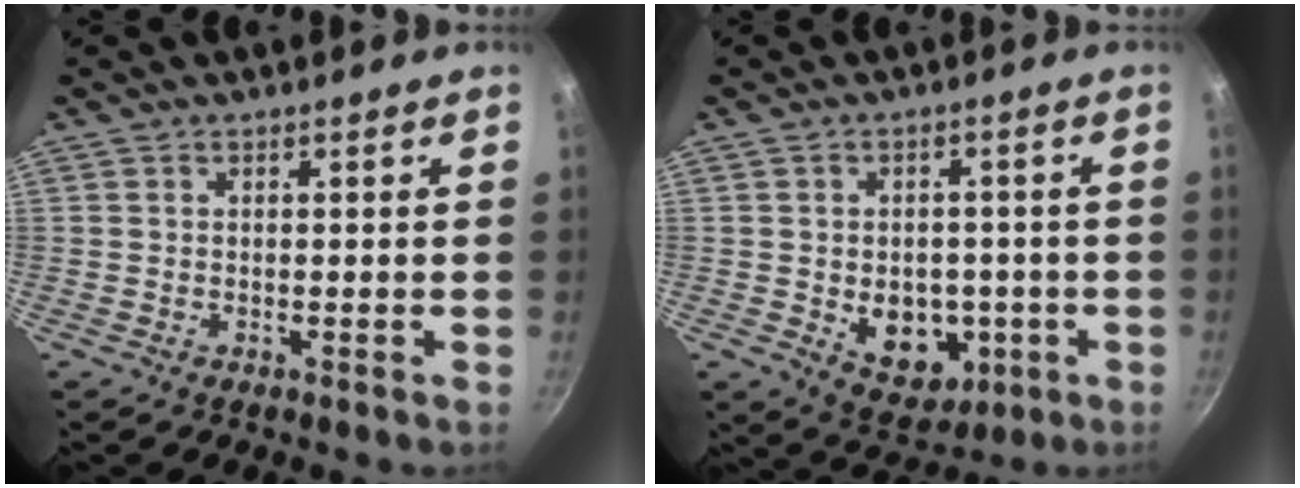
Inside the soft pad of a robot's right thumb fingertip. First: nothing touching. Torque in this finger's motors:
{"motor_torque": [-0.22, 0.51, 0.49, 0.64, 0.12]}